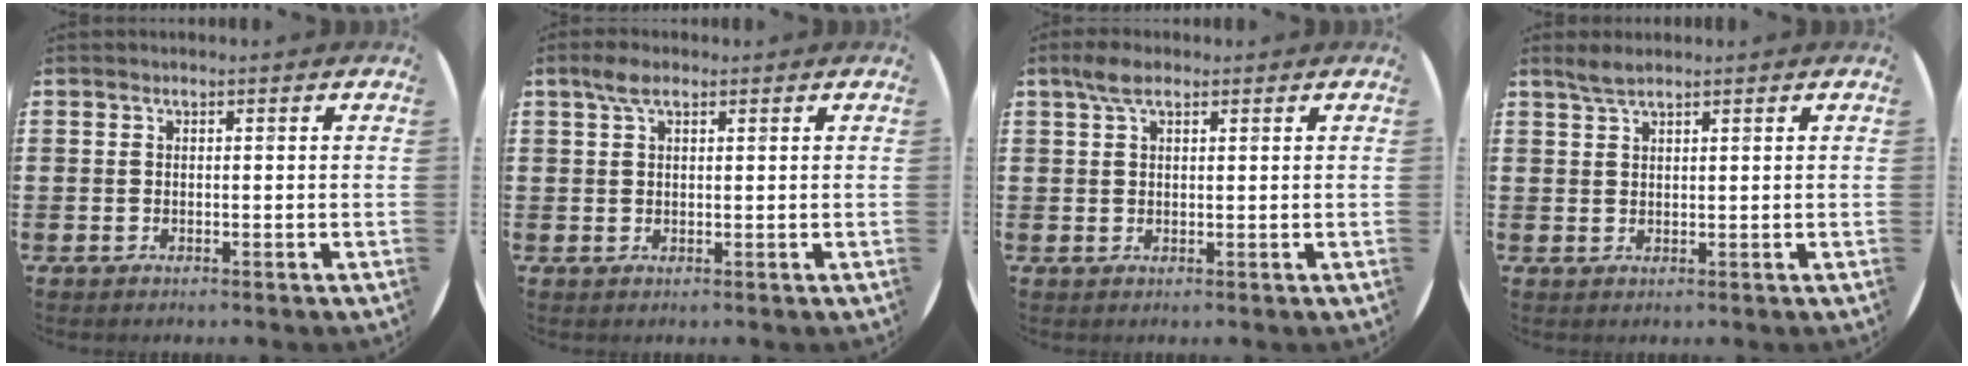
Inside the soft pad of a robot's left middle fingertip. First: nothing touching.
{"total": 2.8, "force": [1.7, 1.2, 1.9], "torque": [-0.035, 0.004, 0.028]}
{"total": 3.0, "force": [1.9, 1.3, 2.0], "torque": [-0.036, 0.004, 0.031]}
{"total": 2.1, "force": [1.8, 0.2, 1.1], "torque": [-0.022, 0.003, 0.032]}